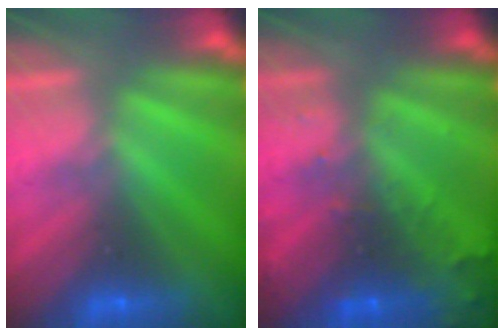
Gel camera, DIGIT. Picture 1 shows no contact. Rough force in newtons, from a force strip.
{"total": 12.7}